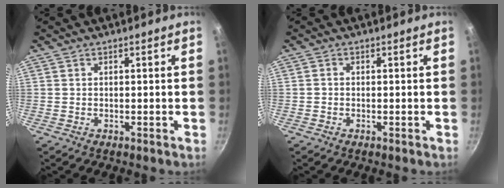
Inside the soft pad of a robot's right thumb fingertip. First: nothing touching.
{"total": 0.7, "force": [-0.3, 0.5, 0.3], "torque": [-0.005, 0.003, -0.006]}